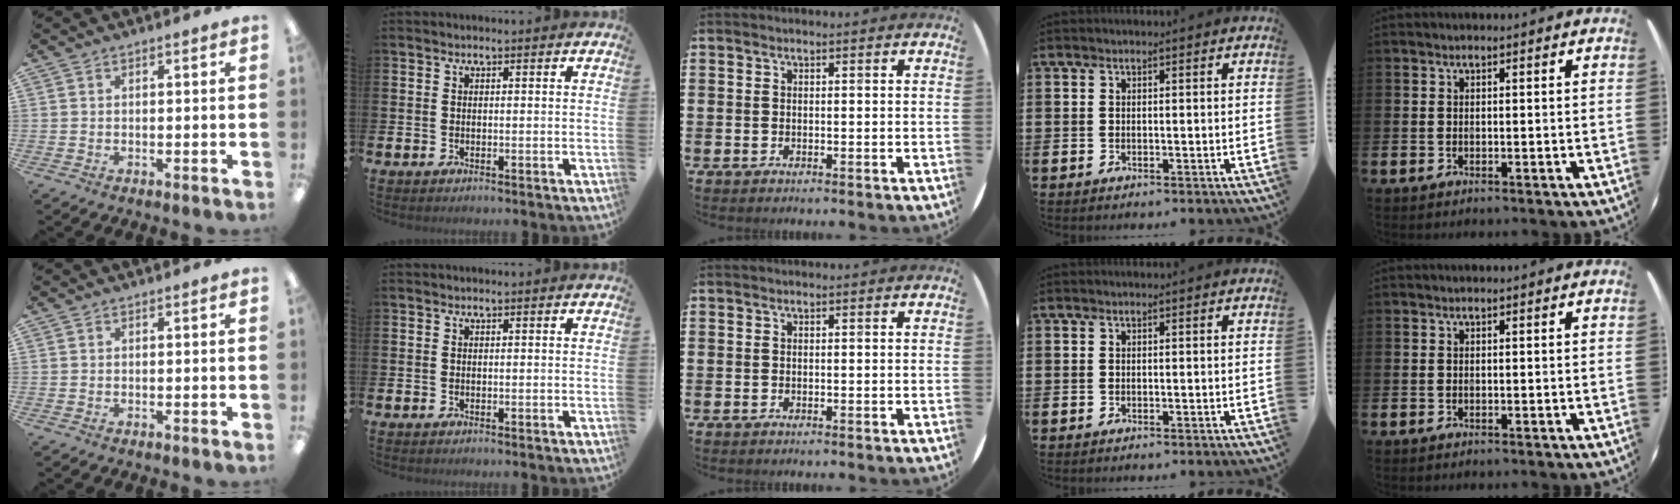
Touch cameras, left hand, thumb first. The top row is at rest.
{}